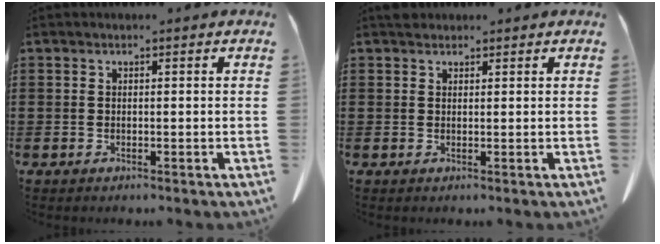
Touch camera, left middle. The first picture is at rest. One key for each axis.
{"total": 1.3, "fx": 1.2, "fy": 0.6, "fz": 0.2, "tx": -0.007, "ty": 0.003, "tz": 0.024}